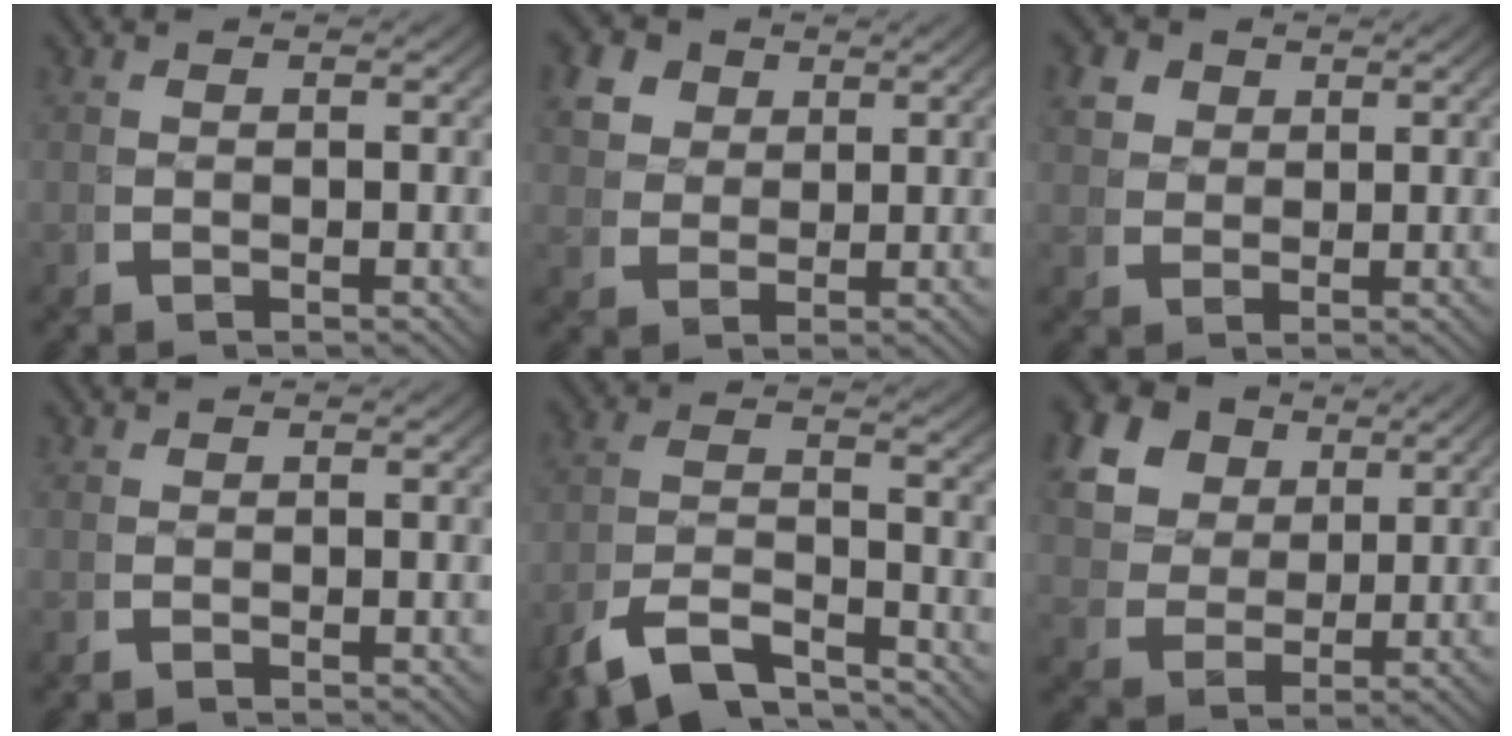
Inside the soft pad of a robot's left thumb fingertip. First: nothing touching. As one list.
[{"total": 6.0, "force": [3.1, 4.4, 2.7], "torque": [-0.060, -0.004, 0.055]}, {"total": 3.9, "force": [2.2, 2.8, 1.6], "torque": [-0.032, -0.004, 0.044]}, {"total": 0.0}, {"total": 7.9, "force": [-4.9, 4.0, 4.7], "torque": [-0.099, -0.032, -0.075]}, {"total": 10.4, "force": [4.2, 8.1, 5.1], "torque": [-0.119, -0.006, 0.069]}]